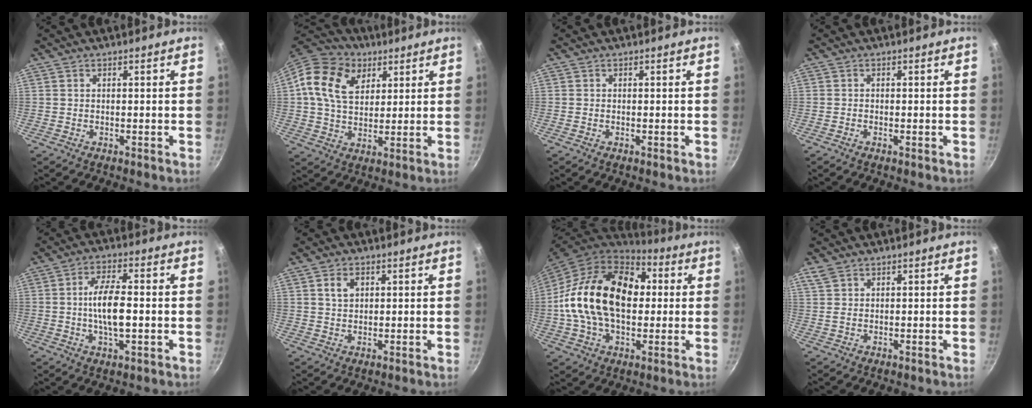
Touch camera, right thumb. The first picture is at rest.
{"total": 14.7, "force": [5.7, 10.6, 8.5], "torque": [-0.142, -0.002, 0.091]}
{"total": 0.0}
{"total": 0.5, "force": [-0.3, 0.2, 0.4], "torque": [-0.009, 0.002, -0.008]}
{"total": 9.1, "force": [-0.6, 3.6, 8.3], "torque": [-0.149, 0.014, -0.017]}
{"total": 3.5, "force": [1.3, 2.4, 2.1], "torque": [-0.026, -0.001, 0.023]}
{"total": 24.5, "force": [2.0, 16.2, 18.3], "torque": [-0.301, 0.033, 0.023]}
{"total": 2.3, "force": [1.4, 1.4, 1.2], "torque": [-0.022, 0.003, 0.029]}